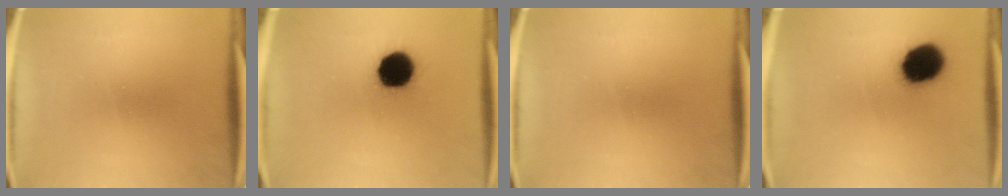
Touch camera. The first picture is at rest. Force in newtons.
{"total": 13.6}
{"total": 0.0}
{"total": 14.0}